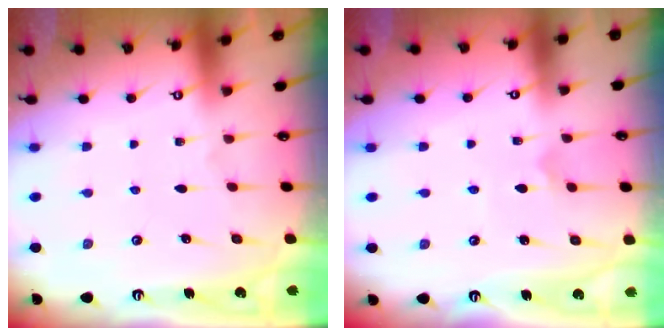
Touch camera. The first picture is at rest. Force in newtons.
{"total": 2.8, "press": 2.8, "slide": 0.4}